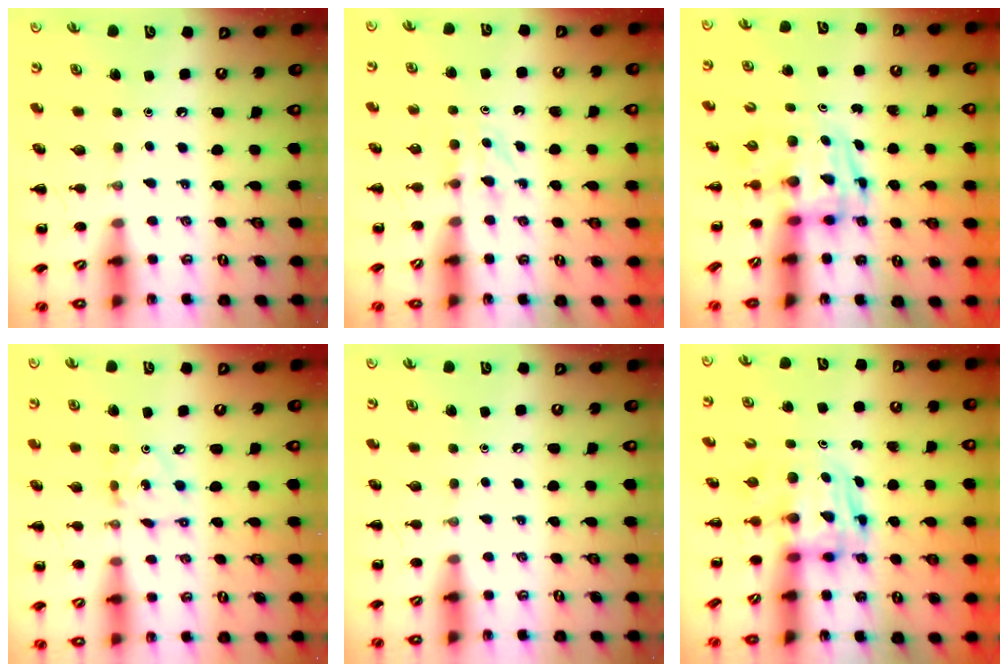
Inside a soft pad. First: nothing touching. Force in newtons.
{"total": 2.8, "press": 2.6, "slide": 1.0}
{"total": 3.3, "press": 3.2, "slide": 0.6}
{"total": 2.3, "press": 2.3, "slide": 0.1}
{"total": 0.0}
{"total": 2.6, "press": 2.6, "slide": 0.2}